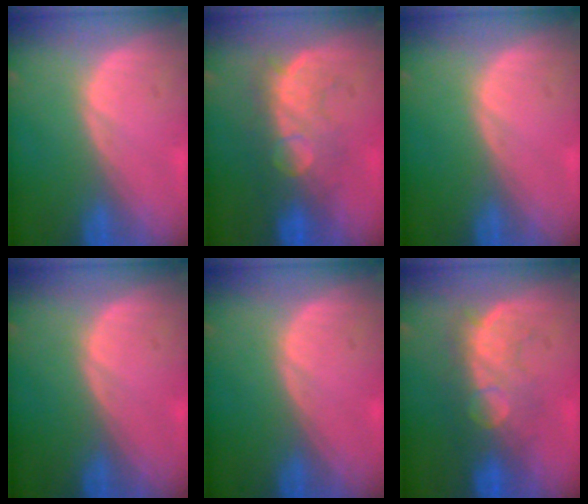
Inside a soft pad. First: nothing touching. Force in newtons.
{"total": 8.1, "press": 7.7, "slide": 2.3}
{"total": 0.0}
{"total": 0.0}
{"total": 0.0}
{"total": 8.1, "press": 7.7, "slide": 2.3}